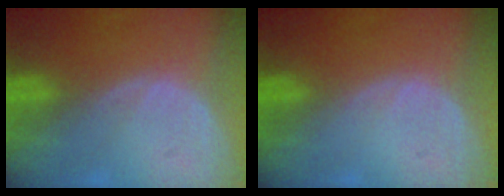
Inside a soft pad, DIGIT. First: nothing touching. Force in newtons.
{"total": 0.0}